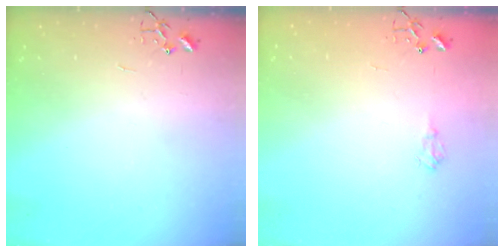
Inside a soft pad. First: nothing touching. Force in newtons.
{"total": 6.1, "press": 6.1, "slide": 0.8}